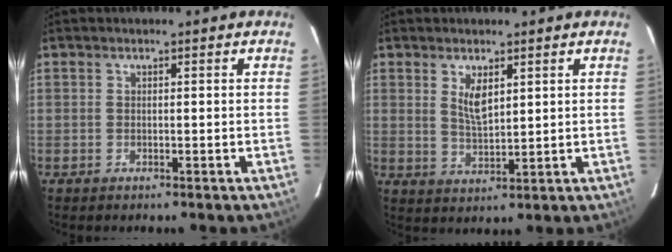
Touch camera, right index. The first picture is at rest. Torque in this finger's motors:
{"motor_torque": [0.53, 0.20, 0.21, 0.07]}